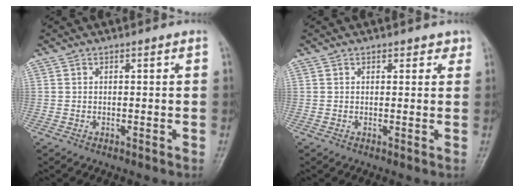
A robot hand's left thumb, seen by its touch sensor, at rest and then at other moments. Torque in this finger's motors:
{"motor_torque": [-0.01, 0.09, -0.12, -0.09, 0.04]}